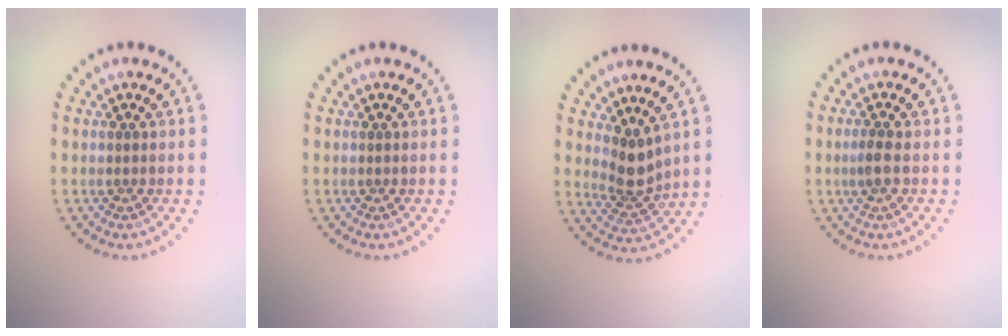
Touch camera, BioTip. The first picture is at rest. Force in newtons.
{"total": 0.0}
{"total": 2.8, "press": 2.1, "slide": 1.9}
{"total": 1.4, "press": 1.2, "slide": 0.6}